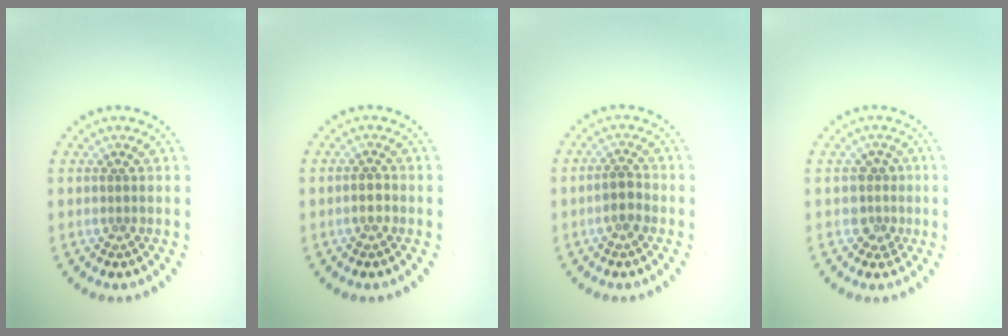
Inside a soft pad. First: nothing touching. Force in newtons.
{"total": 1.1, "press": 1.1, "slide": 0.4}
{"total": 1.5, "press": 1.4, "slide": 0.6}
{"total": 2.0, "press": 1.7, "slide": 1.0}